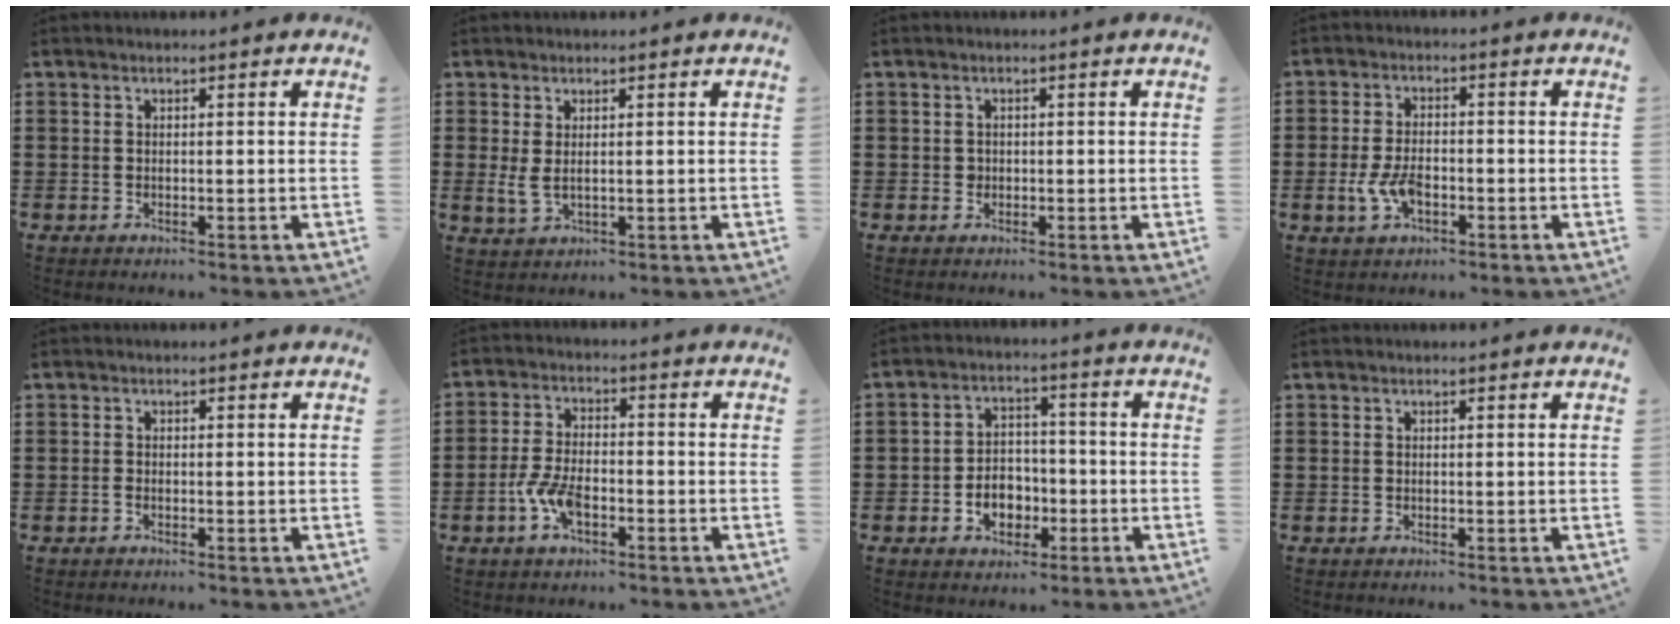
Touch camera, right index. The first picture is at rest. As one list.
[{"total": 2.5, "force": [0.7, 1.0, 2.2], "torque": [-0.060, -0.005, 0.010]}, {"total": 0.9, "force": [0.1, 0.8, 0.3], "torque": [-0.007, 0.005, 0.001]}, {"total": 5.1, "force": [-1.5, 2.7, 4.1], "torque": [-0.099, -0.003, -0.032]}, {"total": 0.6, "force": [-0.4, 0.2, 0.4], "torque": [-0.010, -0.004, -0.006]}, {"total": 5.5, "force": [-2.3, 2.6, 4.3], "torque": [-0.106, -0.002, -0.049]}, {"total": 5.3, "force": [-1.8, 4.0, 2.9], "torque": [-0.042, 0.000, -0.036]}, {"total": 0.0}]